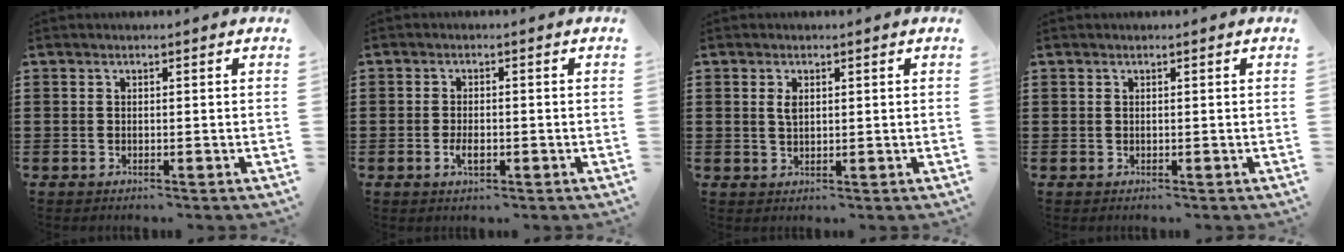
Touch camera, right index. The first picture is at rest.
{"total": 2.5, "force": [-0.8, 1.0, 2.2], "torque": [-0.041, -0.001, -0.014]}
{"total": 1.9, "force": [0.6, 0.9, 1.6], "torque": [-0.035, 0.004, 0.010]}
{"total": 0.0}